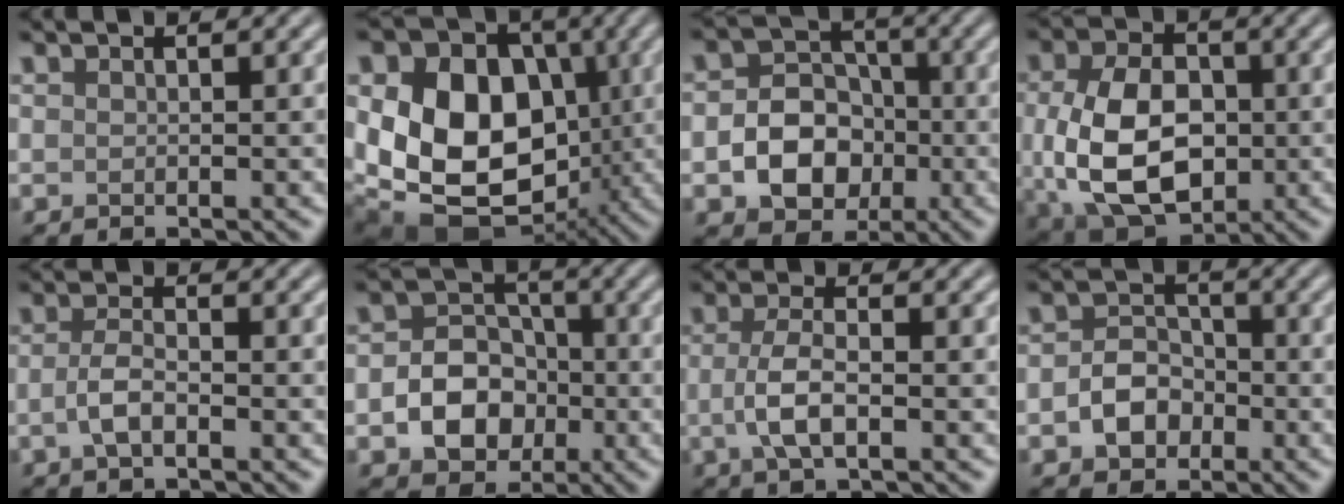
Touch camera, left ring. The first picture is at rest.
{"total": 16.1, "force": [-0.3, 12.2, 10.5], "torque": [-0.158, 0.012, -0.026]}
{"total": 6.2, "force": [-1.6, 4.9, 3.5], "torque": [-0.042, -0.004, -0.034]}
{"total": 10.0, "force": [-0.7, 6.7, 7.4], "torque": [-0.153, -0.012, -0.009]}
{"total": 2.3, "force": [-0.7, 0.8, 2.0], "torque": [-0.042, 0.002, -0.020]}
{"total": 5.5, "force": [-1.5, 4.3, 3.1], "torque": [-0.040, -0.003, -0.026]}
{"total": 3.4, "force": [-0.5, 1.2, 3.1], "torque": [-0.068, -0.001, -0.015]}
{"total": 3.5, "force": [-1.2, 2.7, 1.9], "torque": [-0.030, 0.004, -0.024]}